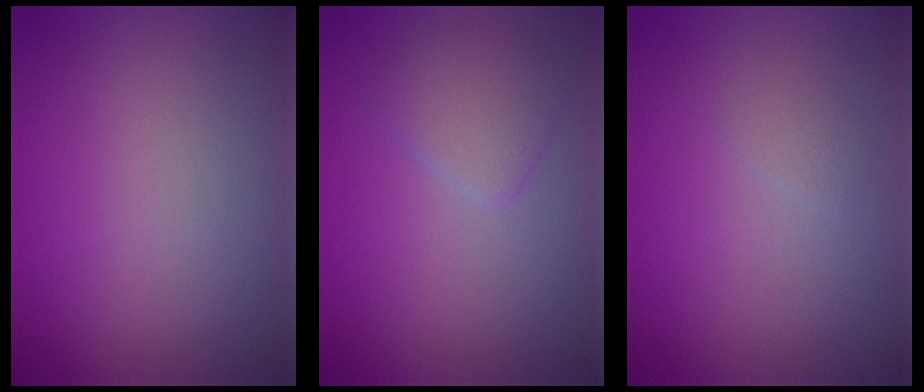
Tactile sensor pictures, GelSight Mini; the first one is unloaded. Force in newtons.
{"total": 2.6, "press": 2.6, "slide": 0.1}
{"total": 0.8, "press": 0.8, "slide": 0.0}